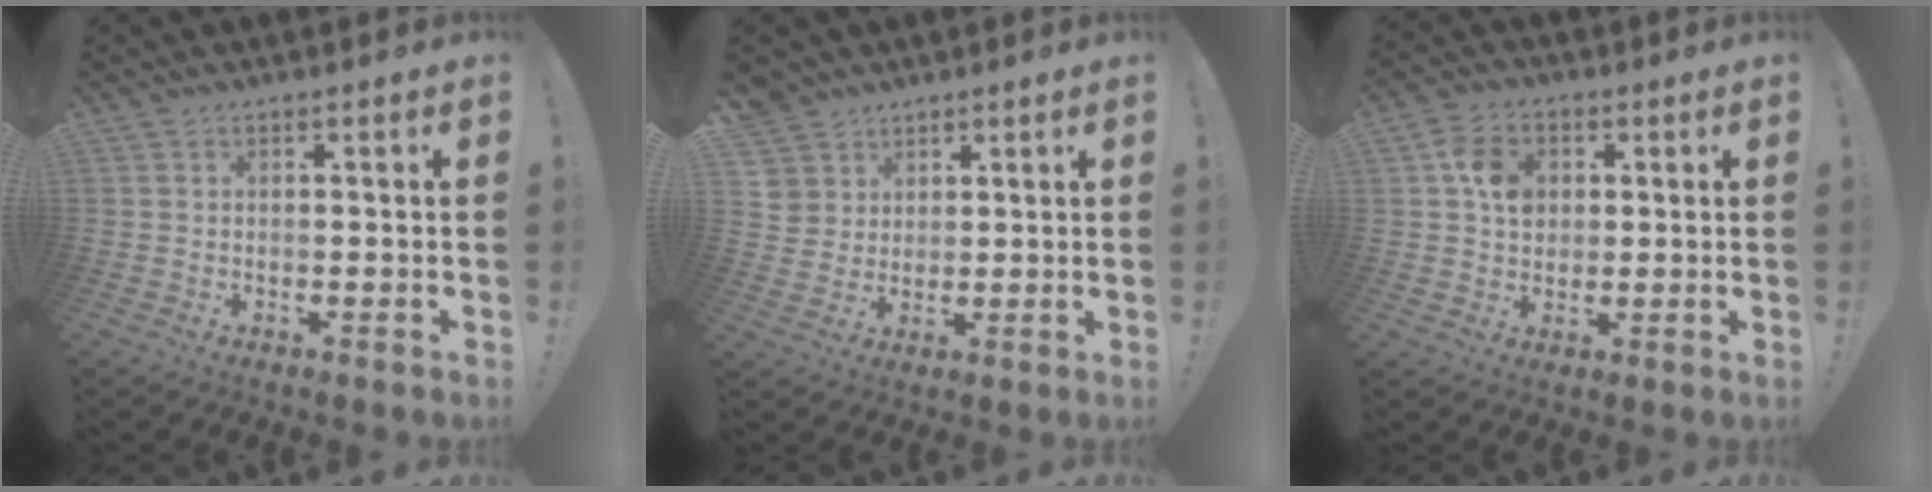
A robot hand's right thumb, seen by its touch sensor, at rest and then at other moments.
{"total": 5.8, "force": [3.4, 4.6, 0.4], "torque": [-0.011, -0.029, 0.068]}
{"total": 8.9, "force": [2.0, 6.9, 5.2], "torque": [-0.085, 0.009, 0.040]}